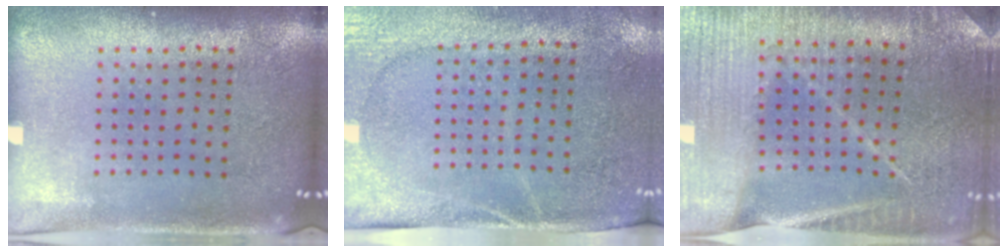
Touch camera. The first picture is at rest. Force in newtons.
{"total": 2.7, "press": 2.2, "slide": 1.5}
{"total": 2.6, "press": 2.6, "slide": 0.4}